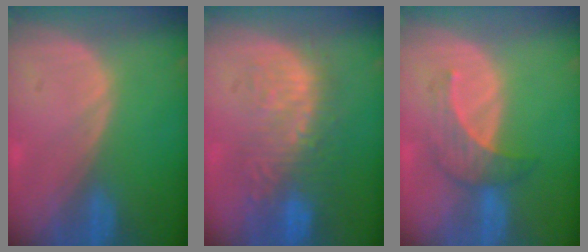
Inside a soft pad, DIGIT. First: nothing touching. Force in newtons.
{"total": 10.7, "press": 9.4, "slide": 5.3}
{"total": 4.5, "press": 4.5, "slide": 0.4}